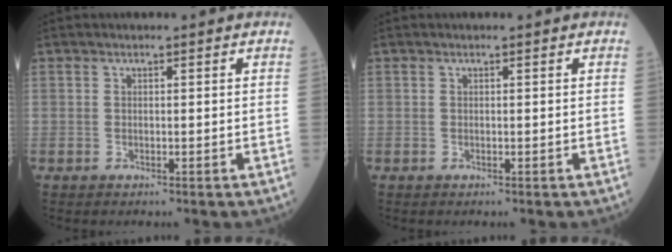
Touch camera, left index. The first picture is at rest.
{"total": 0.0}